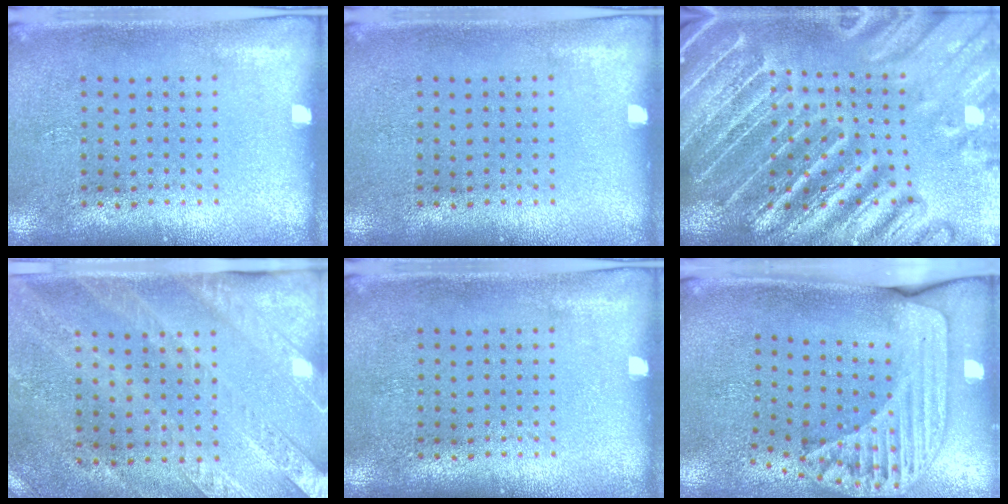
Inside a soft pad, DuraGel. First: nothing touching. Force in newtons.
{"total": 0.0}
{"total": 5.4, "press": 4.7, "slide": 2.6}
{"total": 2.6, "press": 2.3, "slide": 1.3}
{"total": 0.0}
{"total": 2.2, "press": 1.7, "slide": 1.4}